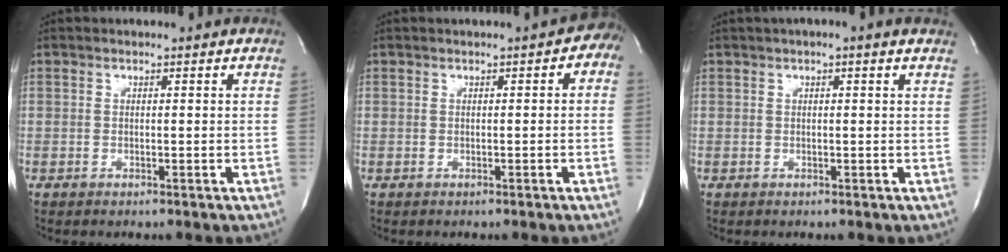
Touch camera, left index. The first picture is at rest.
{"total": 2.3, "force": [0.2, 1.2, 1.9], "torque": [-0.014, 0.009, -0.005]}
{"total": 2.5, "force": [1.4, 0.3, 2.1], "torque": [-0.032, 0.014, 0.013]}